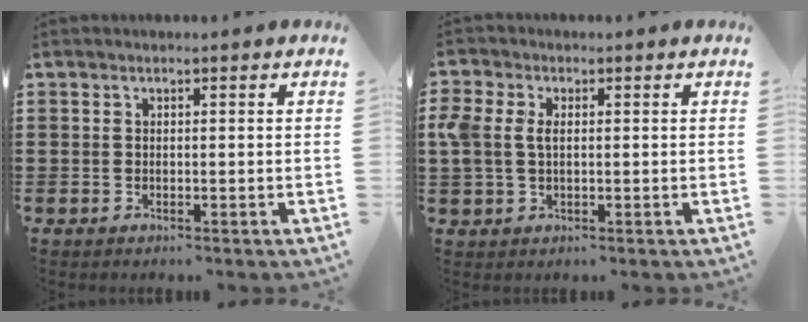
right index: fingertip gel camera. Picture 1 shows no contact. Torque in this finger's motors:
{"motor_torque": [0.77, -0.19, 0.42, 0.13]}